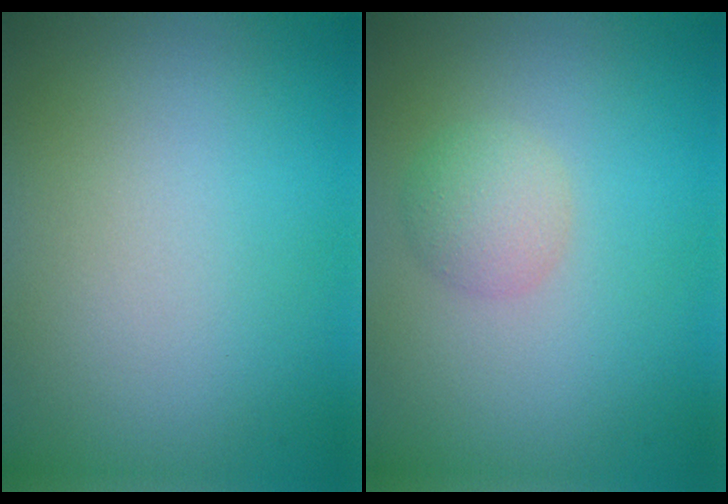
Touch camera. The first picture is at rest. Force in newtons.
{"total": 2.2, "press": 2.2, "slide": 0.0}